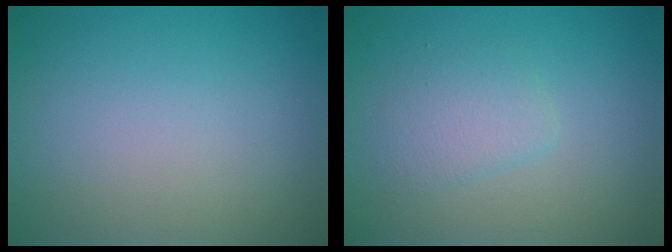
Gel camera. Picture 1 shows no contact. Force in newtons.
{"total": 2.1, "press": 2.1, "slide": 0.1}